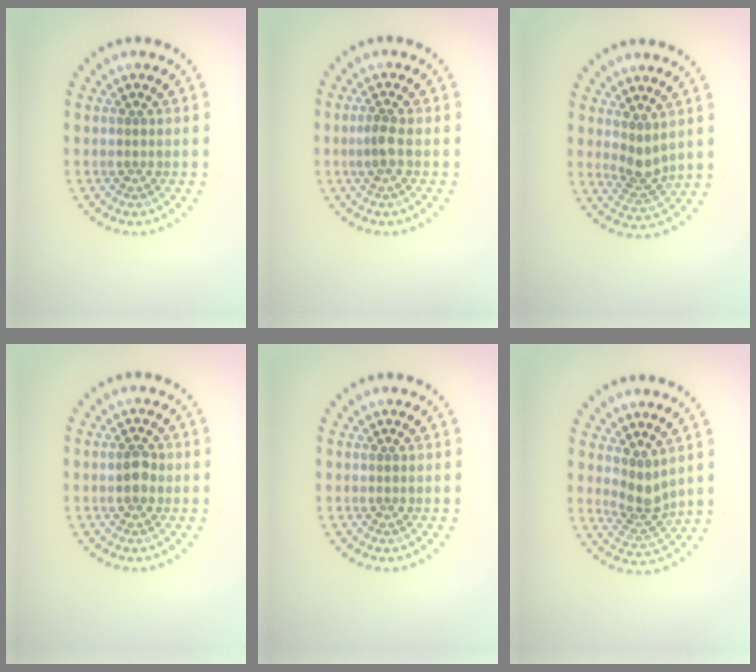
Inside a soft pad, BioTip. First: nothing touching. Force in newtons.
{"total": 1.5, "press": 1.3, "slide": 0.8}
{"total": 2.3, "press": 2.0, "slide": 1.2}
{"total": 1.6, "press": 1.6, "slide": 0.1}
{"total": 0.0}
{"total": 2.6, "press": 2.0, "slide": 1.5}